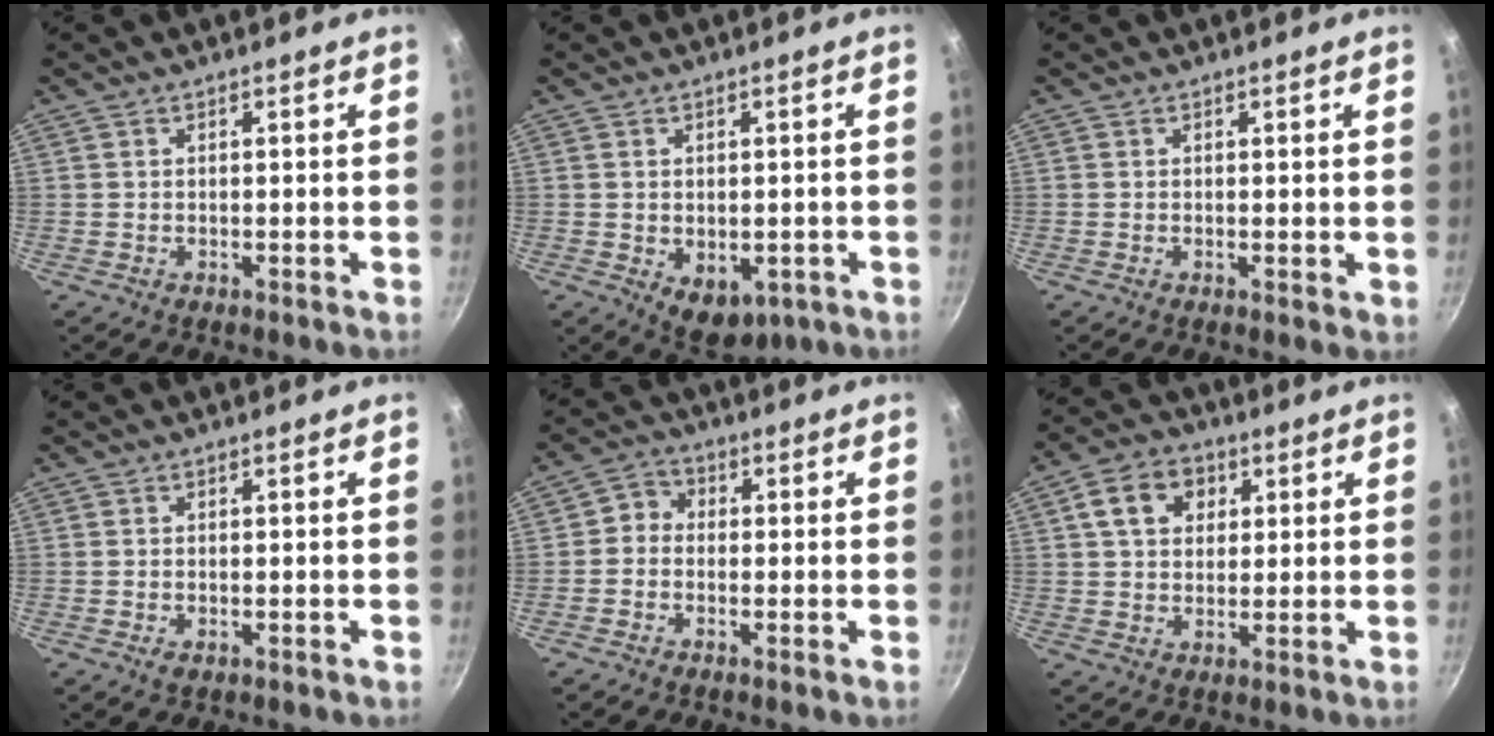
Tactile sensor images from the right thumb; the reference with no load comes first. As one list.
[{"total": 6.8, "force": [-1.4, 4.6, 4.8], "torque": [-0.048, -0.005, -0.003]}, {"total": 0.7, "force": [0.2, 0.4, 0.6], "torque": [-0.008, -0.004, 0.000]}, {"total": 1.1, "force": [-0.4, 0.7, 0.8], "torque": [-0.014, -0.001, -0.005]}, {"total": 3.2, "force": [-0.8, 2.8, 1.4], "torque": [-0.009, 0.016, -0.029]}, {"total": 8.7, "force": [2.8, 6.7, 4.7], "torque": [-0.059, 0.006, 0.038]}]